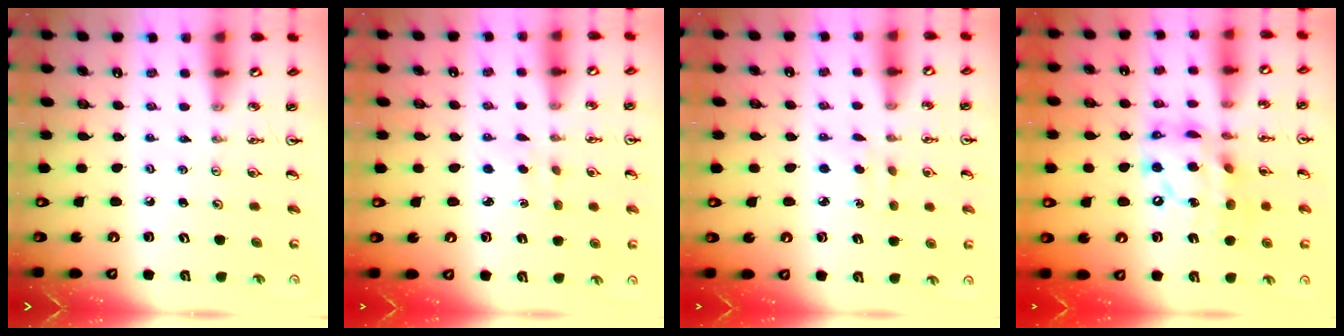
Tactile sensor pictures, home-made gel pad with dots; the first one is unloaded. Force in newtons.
{"total": 2.2, "press": 2.1, "slide": 0.6}
{"total": 3.4, "press": 3.3, "slide": 0.5}
{"total": 17.1, "press": 17.1, "slide": 1.4}